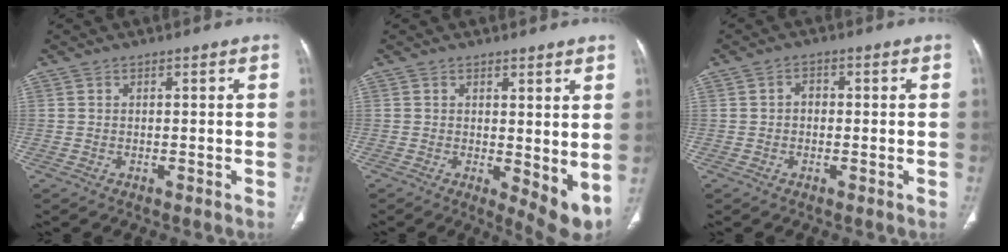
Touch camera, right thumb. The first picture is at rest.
{"total": 7.1, "force": [0.7, 2.9, 6.4], "torque": [-0.078, -0.020, 0.017]}
{"total": 1.8, "force": [-0.2, 1.5, 1.0], "torque": [-0.002, 0.009, -0.009]}